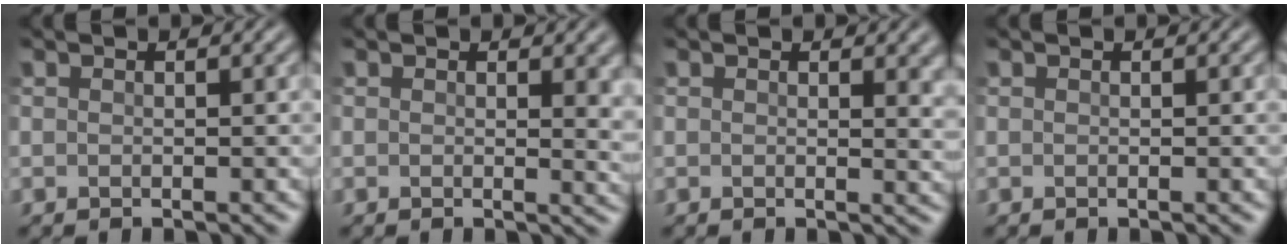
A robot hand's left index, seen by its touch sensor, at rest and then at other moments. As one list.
[{"total": 2.8, "force": [0.7, 1.0, 2.6], "torque": [-0.021, -0.003, 0.011]}, {"total": 2.5, "force": [0.8, 0.9, 2.1], "torque": [-0.017, -0.002, 0.012]}, {"total": 0.0}]